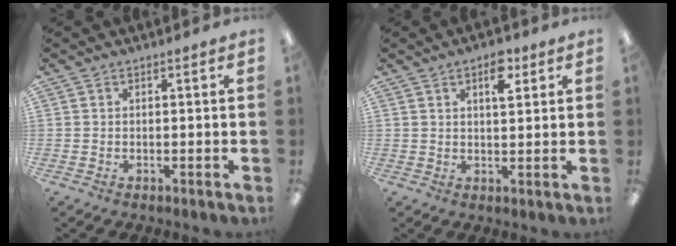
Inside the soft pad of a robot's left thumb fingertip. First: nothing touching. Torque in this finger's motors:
{"motor_torque": [-0.25, 0.29, 0.20, 0.06, -0.01]}